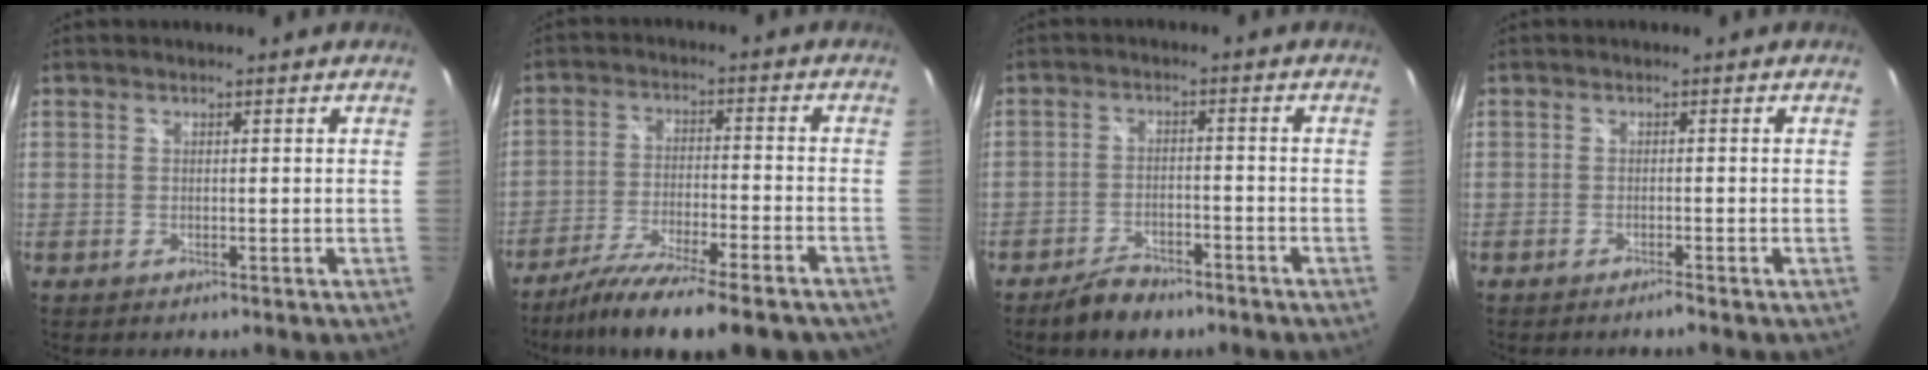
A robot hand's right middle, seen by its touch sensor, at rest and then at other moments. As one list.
[{"total": 17.6, "force": [-14.4, 2.7, 9.7], "torque": [-0.178, -0.041, -0.227]}, {"total": 6.2, "force": [-5.0, 2.6, 2.7], "torque": [-0.070, 0.000, -0.078]}, {"total": 1.2, "force": [-1.1, -0.1, 0.3], "torque": [-0.010, -0.002, -0.021]}]